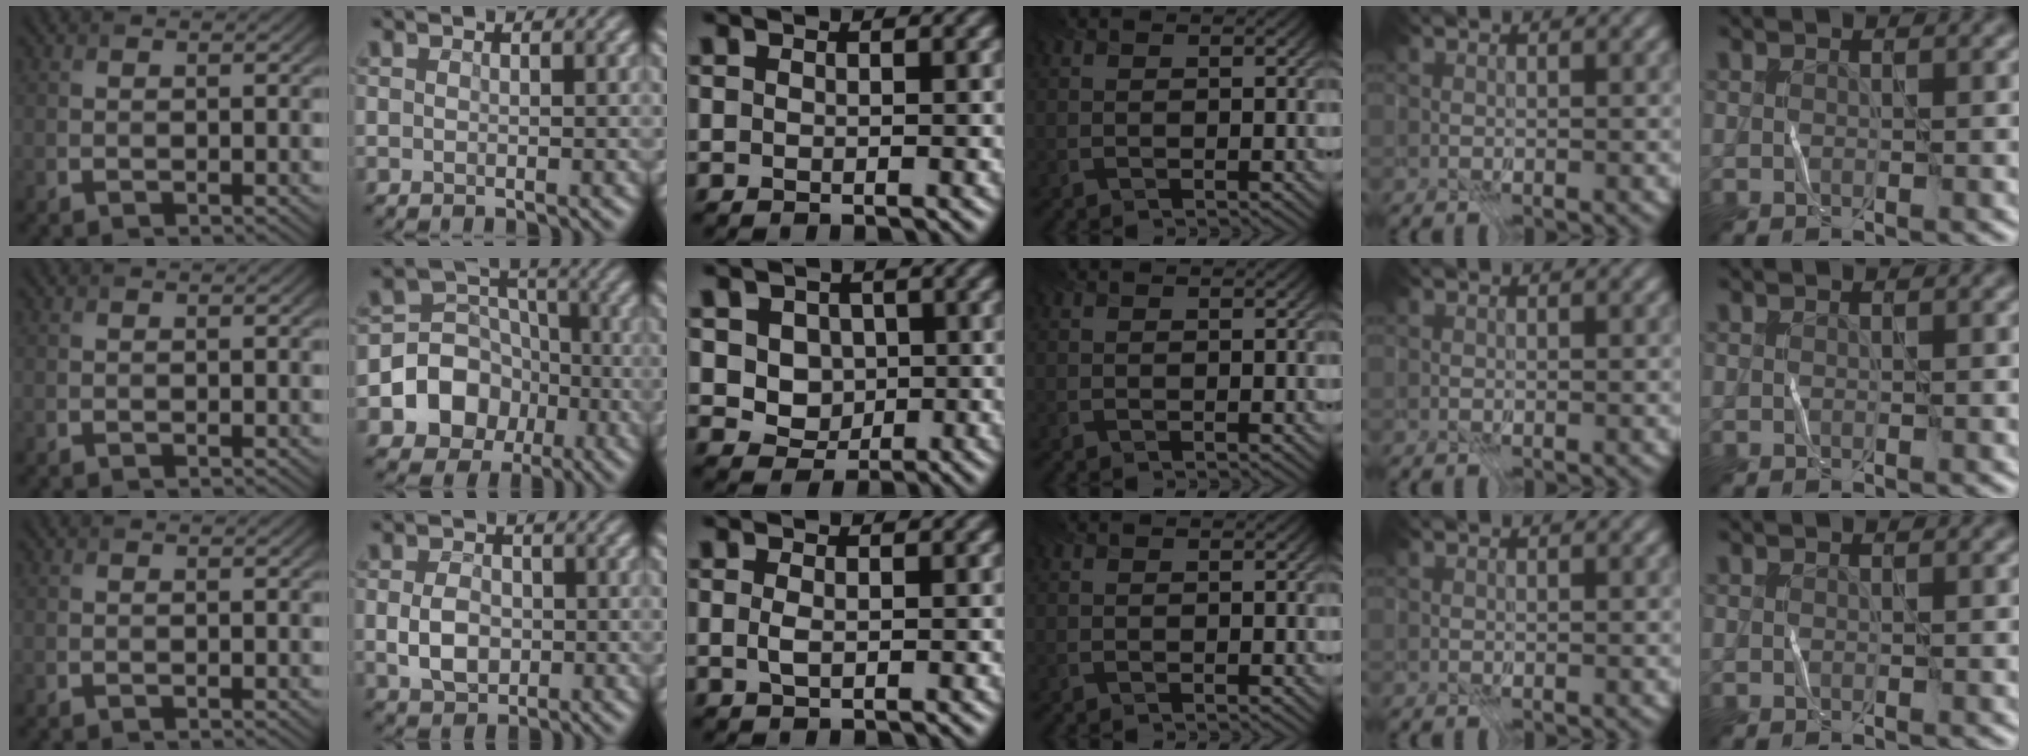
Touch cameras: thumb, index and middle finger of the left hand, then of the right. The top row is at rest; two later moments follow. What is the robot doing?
{"motion": "fold", "object": "file"}